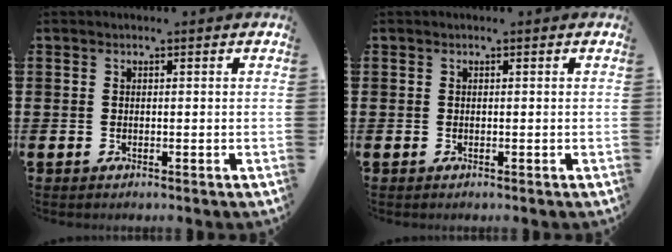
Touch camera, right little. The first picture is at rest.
{"total": 0.0}